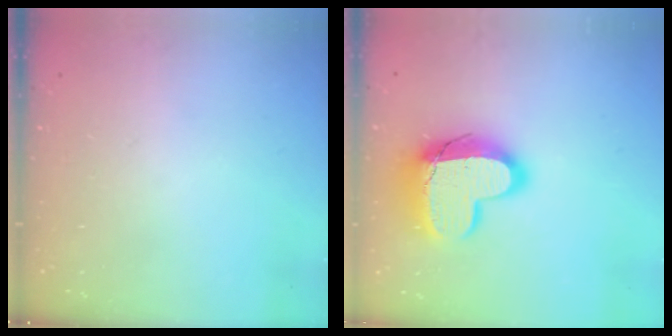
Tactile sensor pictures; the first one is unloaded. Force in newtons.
{"total": 15.8, "press": 15.7, "slide": 1.0}